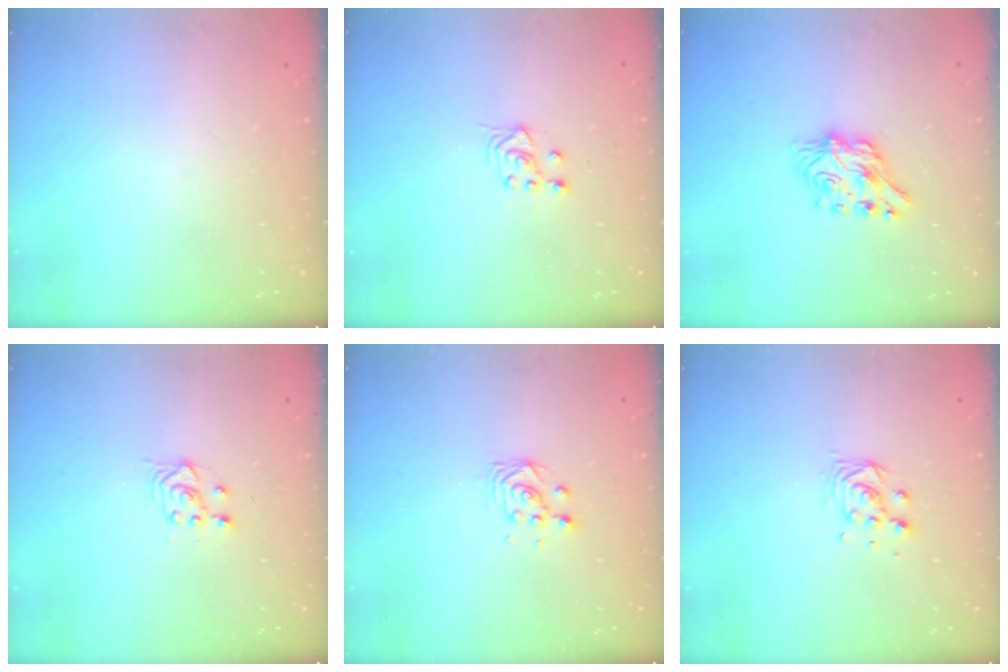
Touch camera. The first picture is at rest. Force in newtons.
{"total": 3.8, "press": 3.6, "slide": 1.4}
{"total": 8.2, "press": 8.2, "slide": 0.7}
{"total": 3.0, "press": 2.6, "slide": 1.3}
{"total": 2.8, "press": 2.8, "slide": 0.3}
{"total": 5.2, "press": 5.2, "slide": 0.3}